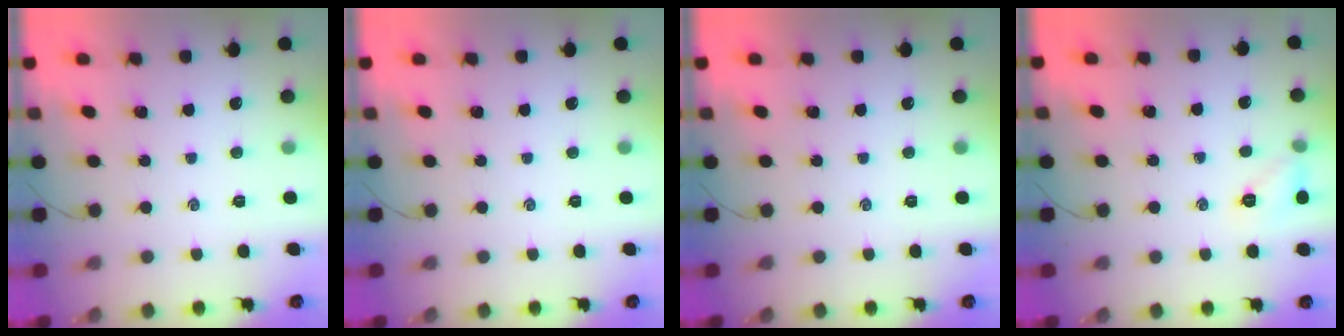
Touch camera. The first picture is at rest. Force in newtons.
{"total": 0.0}
{"total": 0.0}
{"total": 6.8, "press": 6.6, "slide": 1.7}